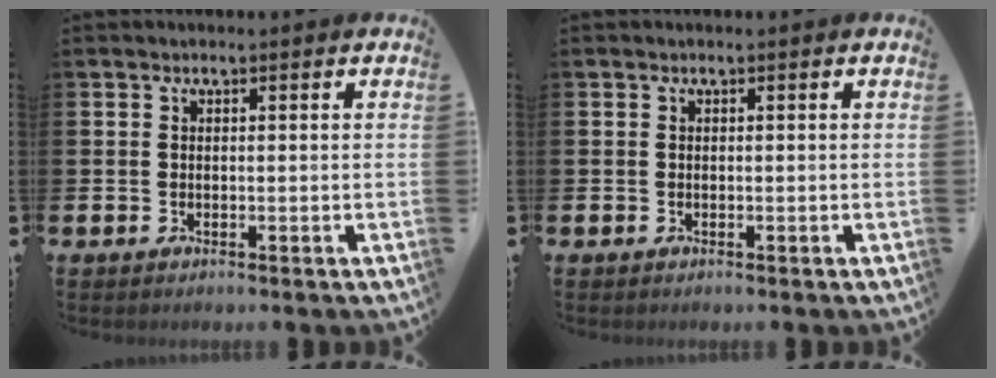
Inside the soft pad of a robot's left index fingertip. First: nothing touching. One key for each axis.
{"total": 0.0}